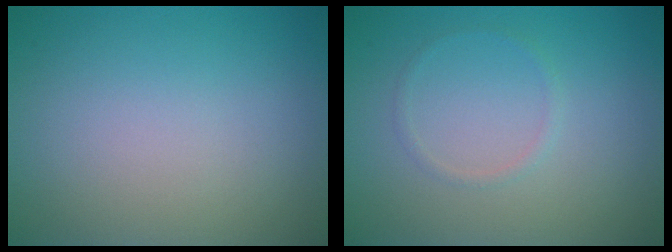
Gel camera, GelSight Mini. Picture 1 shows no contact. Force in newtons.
{"total": 0.7, "press": 0.7, "slide": 0.1}